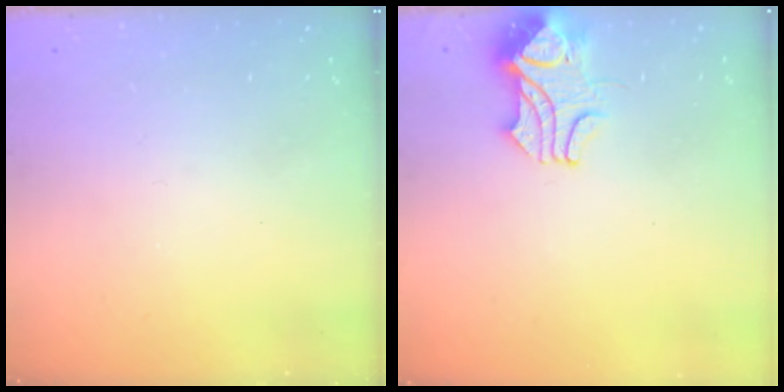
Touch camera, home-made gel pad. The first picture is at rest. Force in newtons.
{"total": 2.4, "press": 2.2, "slide": 1.0}